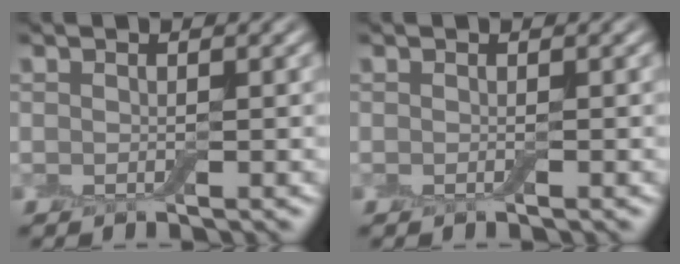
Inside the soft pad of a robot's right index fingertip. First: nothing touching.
{"total": 0.0}